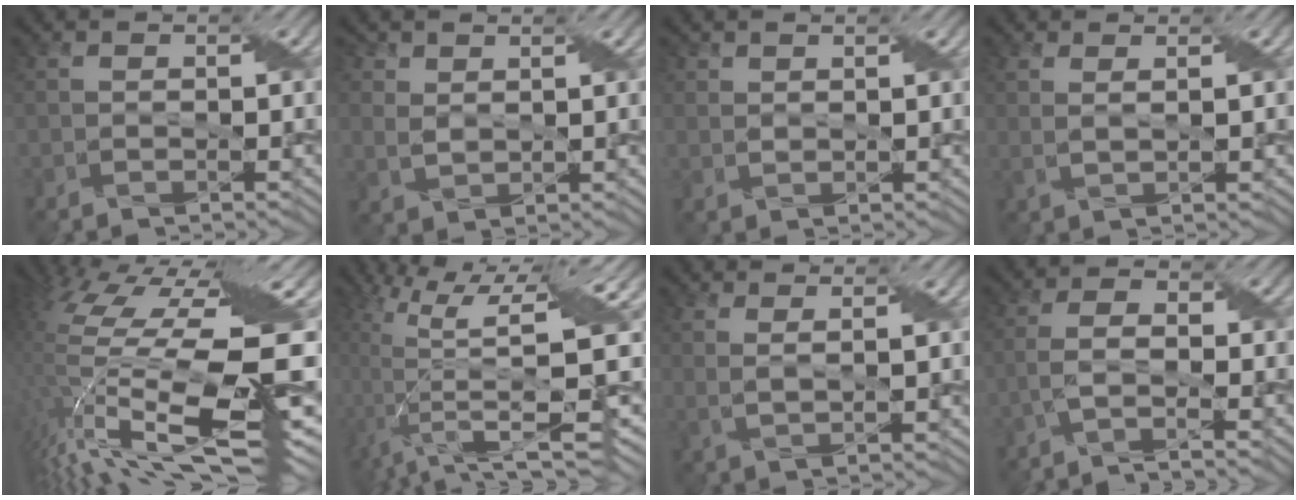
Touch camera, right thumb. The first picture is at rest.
{"total": 2.7, "force": [1.7, 1.8, 0.9], "torque": [-0.029, -0.002, 0.039]}
{"total": 1.2, "force": [1.1, 0.6, 0.1], "torque": [-0.006, -0.004, 0.025]}
{"total": 2.4, "force": [1.3, 0.7, 1.9], "torque": [-0.027, -0.004, 0.015]}
{"total": 15.1, "force": [0.8, 5.5, 14.1], "torque": [-0.314, -0.015, 0.029]}
{"total": 14.0, "force": [2.0, 5.1, 12.9], "torque": [-0.289, -0.014, 0.050]}
{"total": 3.1, "force": [1.8, 0.8, 2.4], "torque": [-0.036, -0.002, 0.026]}
{"total": 3.5, "force": [-1.7, 1.0, 2.9], "torque": [-0.063, 0.002, -0.042]}